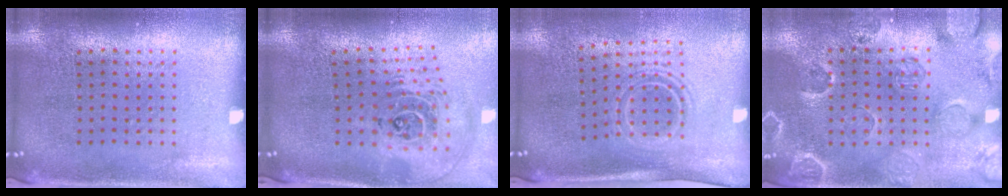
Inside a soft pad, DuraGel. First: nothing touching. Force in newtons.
{"total": 2.5, "press": 1.8, "slide": 1.7}
{"total": 1.6, "press": 1.1, "slide": 1.1}
{"total": 2.4, "press": 2.1, "slide": 1.3}